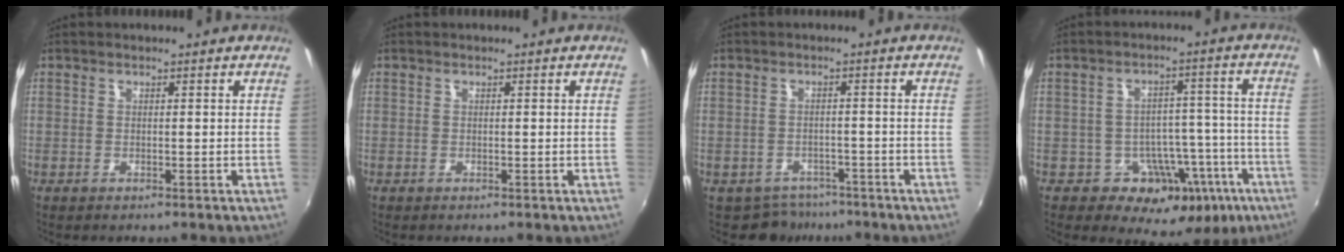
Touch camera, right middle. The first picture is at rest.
{"total": 0.0}
{"total": 5.1, "force": [-4.1, 3.1, 0.2], "torque": [-0.013, 0.003, -0.059]}
{"total": 14.2, "force": [-7.2, 10.7, 6.0], "torque": [-0.089, 0.025, -0.069]}